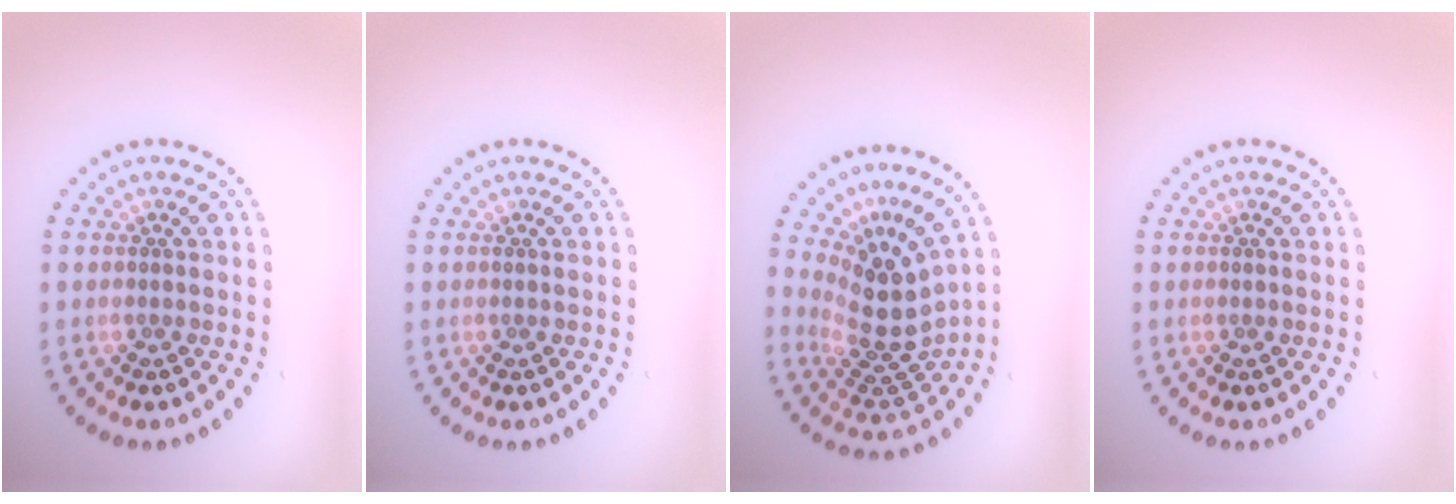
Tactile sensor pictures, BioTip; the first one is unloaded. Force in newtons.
{"total": 0.0}
{"total": 5.1, "press": 3.6, "slide": 3.6}
{"total": 0.0}